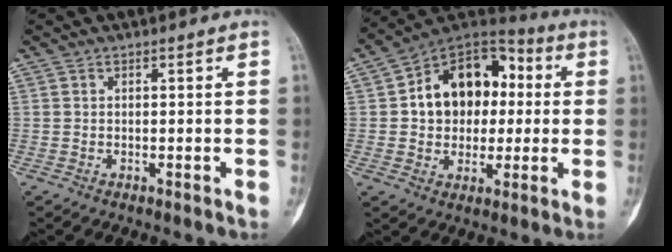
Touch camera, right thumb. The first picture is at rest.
{"total": 17.1, "force": [1.8, 12.7, 11.4], "torque": [-0.118, 0.030, 0.022]}